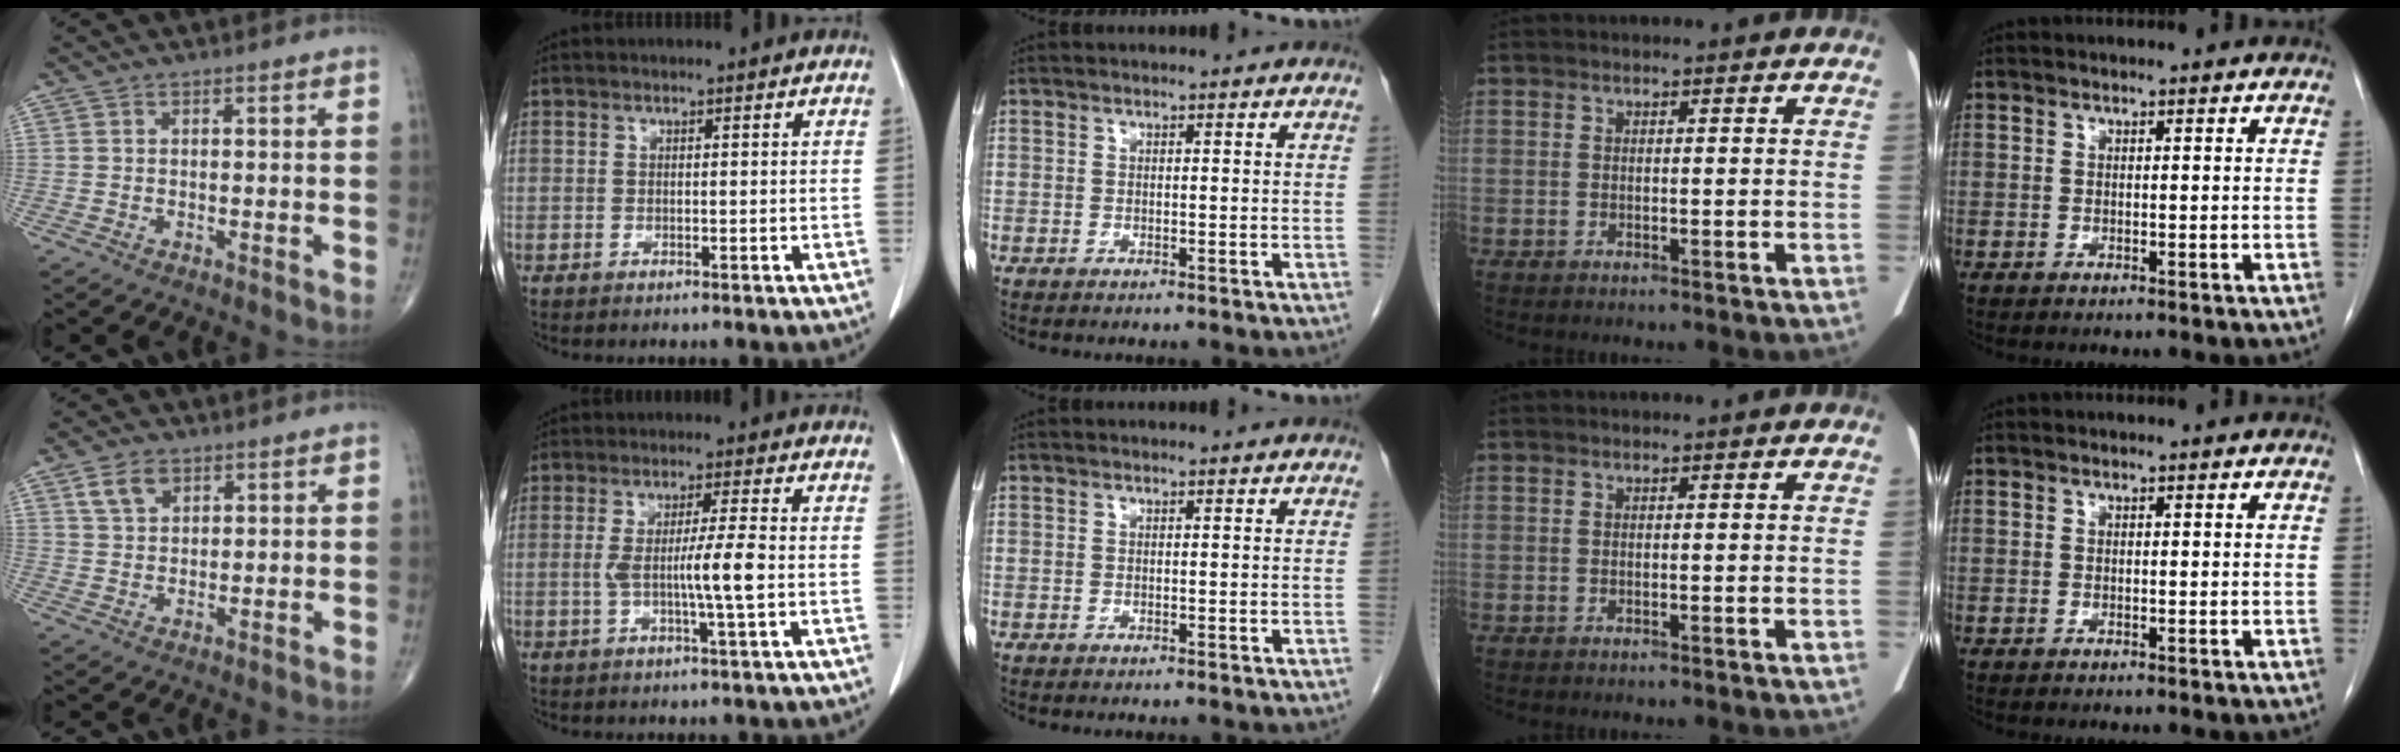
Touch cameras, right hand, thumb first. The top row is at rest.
{"thumb": {"total": 6.6, "force": [3.5, 4.3, 3.6], "torque": [-0.050, -0.013, 0.067]}, "index": {"total": 6.3, "force": [-0.8, -0.7, 6.2], "torque": [-0.112, -0.003, -0.013]}}